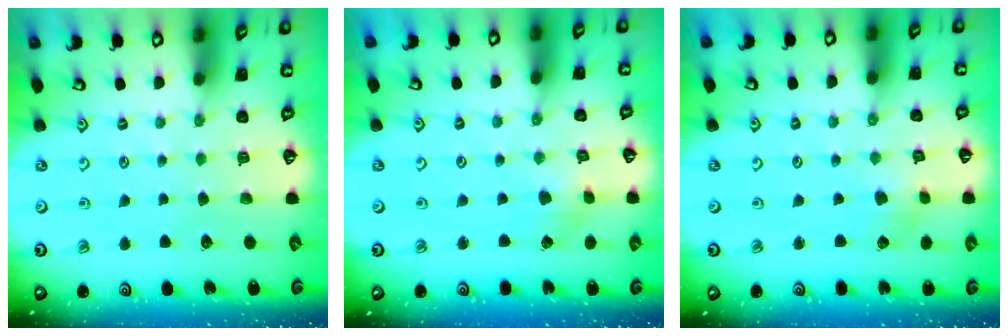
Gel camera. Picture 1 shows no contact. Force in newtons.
{"total": 1.9, "press": 1.9, "slide": 0.2}
{"total": 2.6, "press": 2.5, "slide": 0.5}